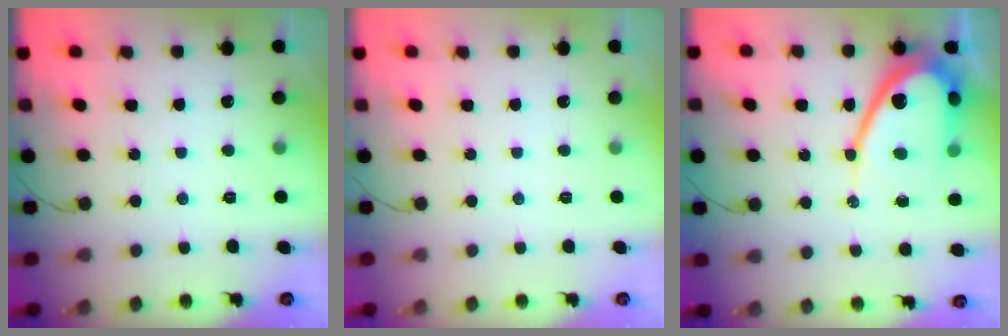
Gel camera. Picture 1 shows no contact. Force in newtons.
{"total": 0.0}
{"total": 15.9, "press": 15.9, "slide": 1.2}